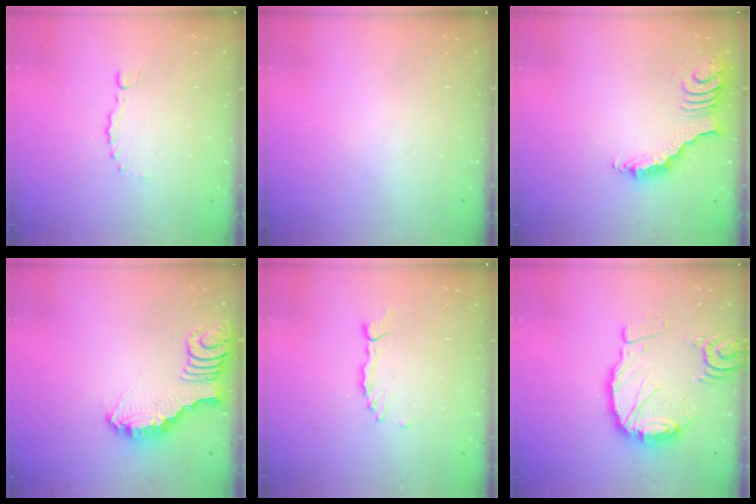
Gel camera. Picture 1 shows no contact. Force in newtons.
{"total": 0.0}
{"total": 3.9, "press": 3.9, "slide": 0.7}
{"total": 3.8, "press": 3.8, "slide": 0.1}
{"total": 1.4, "press": 1.4, "slide": 0.3}
{"total": 16.3, "press": 16.2, "slide": 1.8}